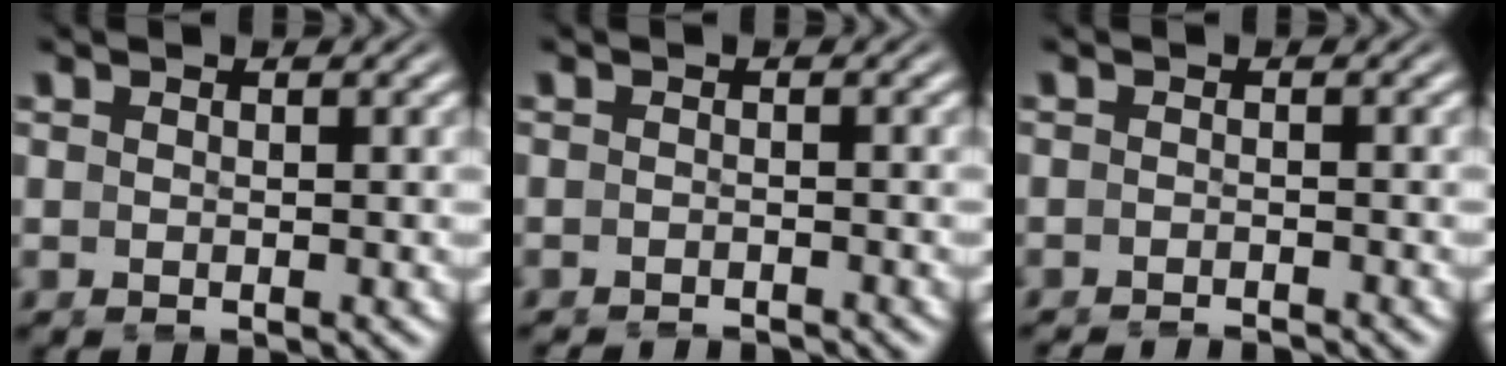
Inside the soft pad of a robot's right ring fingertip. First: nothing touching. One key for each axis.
{"total": 2.4, "fx": -2.4, "fy": 0.1, "fz": 0.1, "tx": 0.000, "ty": -0.009, "tz": -0.037}
{"total": 2.7, "fx": -2.7, "fy": 0.1, "fz": 0.2, "tx": -0.001, "ty": -0.008, "tz": -0.042}